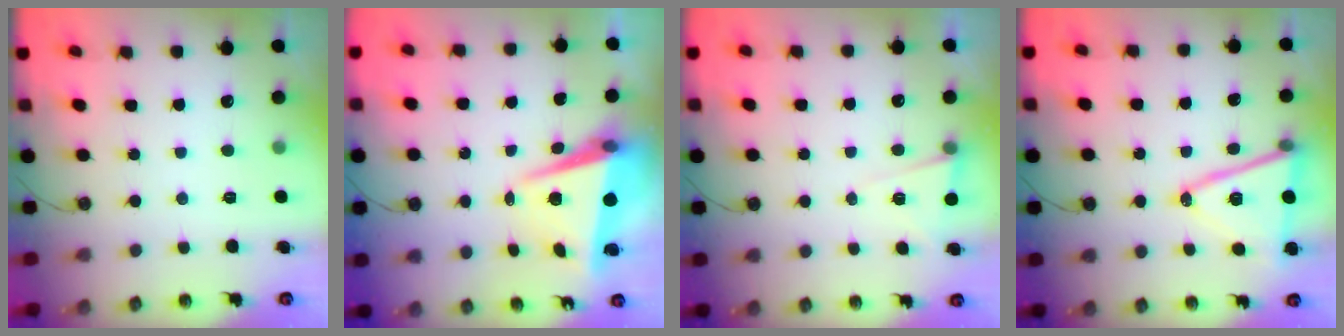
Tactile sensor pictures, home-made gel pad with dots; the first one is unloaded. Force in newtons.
{"total": 7.2, "press": 7.0, "slide": 1.7}
{"total": 5.2, "press": 3.8, "slide": 3.6}
{"total": 15.6, "press": 15.0, "slide": 3.9}